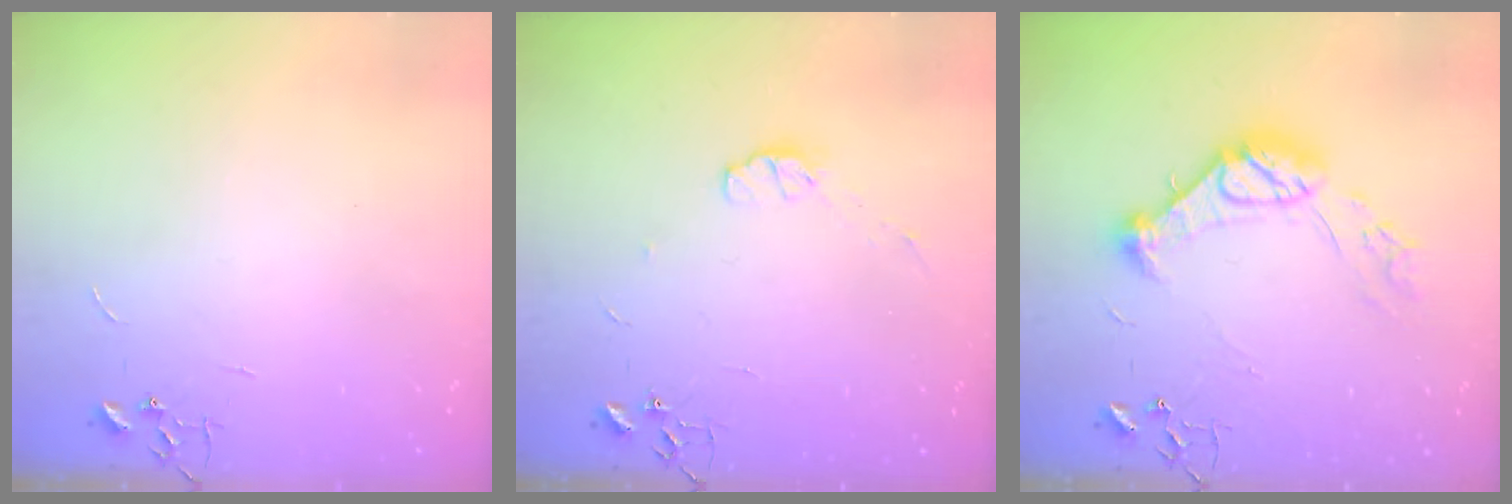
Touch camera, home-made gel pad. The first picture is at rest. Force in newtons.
{"total": 5.2, "press": 5.1, "slide": 0.8}
{"total": 14.4, "press": 14.4, "slide": 0.9}